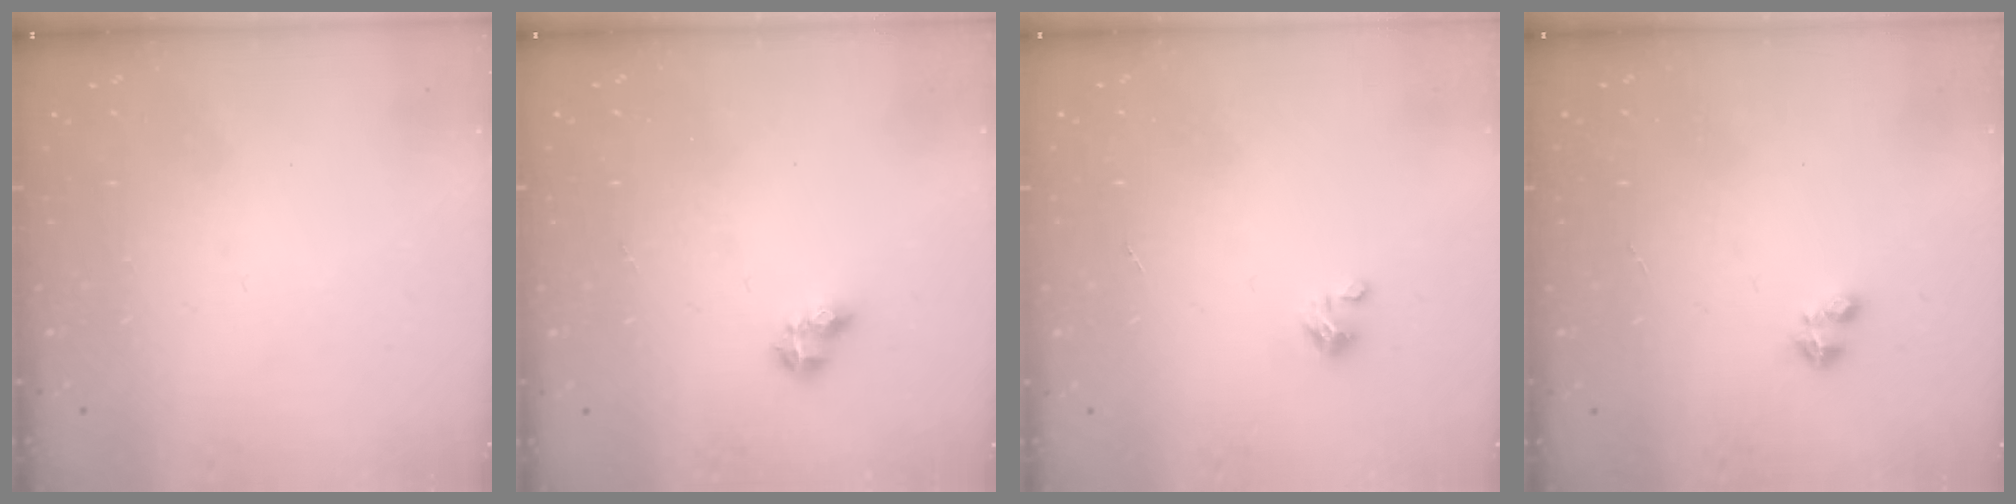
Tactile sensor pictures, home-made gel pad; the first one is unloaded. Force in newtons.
{"total": 2.9, "press": 2.9, "slide": 0.3}
{"total": 1.5, "press": 1.5, "slide": 0.1}
{"total": 1.8, "press": 1.8, "slide": 0.4}